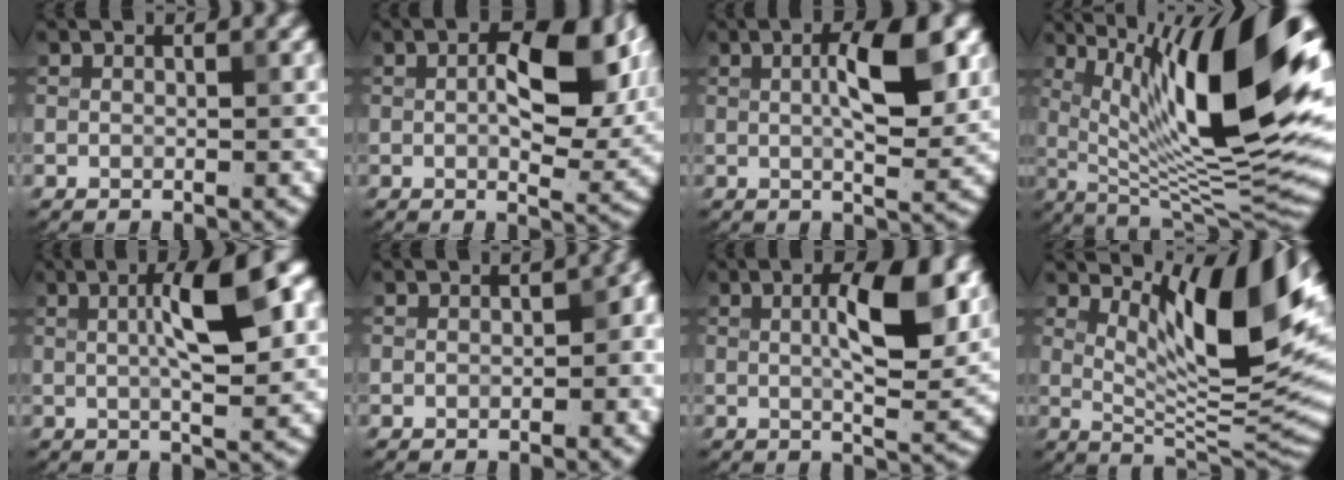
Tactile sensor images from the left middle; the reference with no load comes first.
{"total": 8.5, "force": [1.7, 4.2, 7.2], "torque": [-0.102, 0.007, 0.026]}
{"total": 6.3, "force": [1.5, 2.2, 5.7], "torque": [-0.088, 0.006, 0.028]}
{"total": 15.9, "force": [5.2, 3.7, 14.6], "torque": [-0.219, 0.001, 0.098]}
{"total": 6.3, "force": [1.4, 1.2, 6.0], "torque": [-0.095, 0.016, 0.023]}
{"total": 3.9, "force": [-0.1, 2.6, 2.9], "torque": [-0.012, 0.006, 0.001]}
{"total": 7.0, "force": [1.7, 2.4, 6.3], "torque": [-0.095, 0.005, 0.033]}
{"total": 10.6, "force": [4.4, 3.2, 9.1], "torque": [-0.137, -0.010, 0.086]}